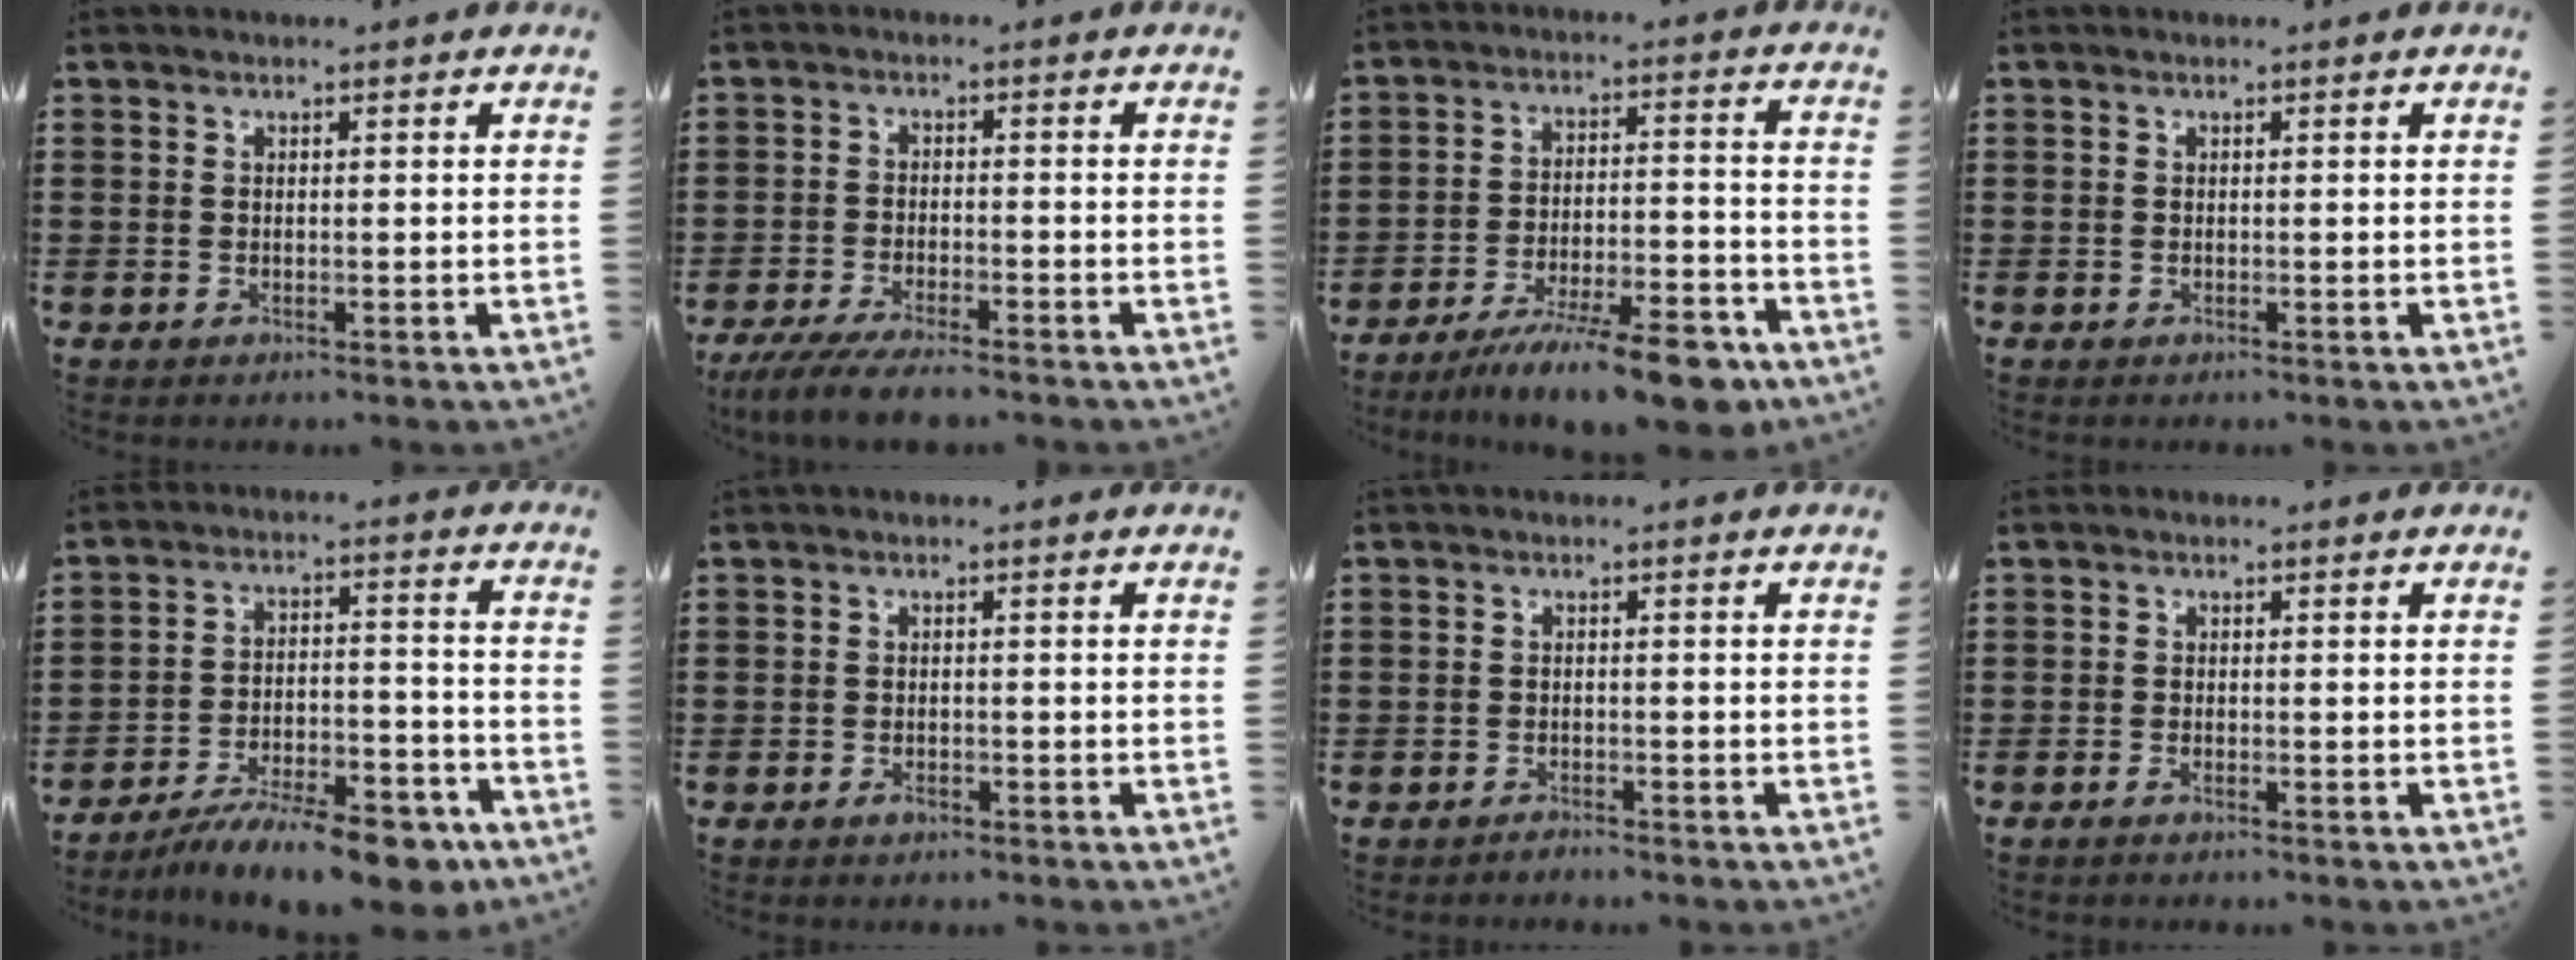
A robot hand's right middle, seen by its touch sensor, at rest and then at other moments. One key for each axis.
{"total": 5.0, "fx": -4.5, "fy": 0.4, "fz": 2.3, "tx": -0.059, "ty": -0.015, "tz": -0.088}
{"total": 12.6, "fx": -10.0, "fy": 1.9, "fz": 7.4, "tx": -0.109, "ty": 0.031, "tz": -0.174}
{"total": 0.0}
{"total": 11.4, "fx": -9.7, "fy": 2.0, "fz": 5.7, "tx": -0.081, "ty": 0.031, "tz": -0.176}
{"total": 1.0, "fx": -0.8, "fy": 0.4, "fz": 0.5, "tx": -0.013, "ty": -0.004, "tz": -0.014}
{"total": 1.2, "fx": -1.2, "fy": 0.2, "fz": -0.1, "tx": -0.003, "ty": 0.002, "tz": -0.026}
{"total": 0.6, "fx": -0.5, "fy": 0.1, "fz": 0.4, "tx": -0.010, "ty": -0.002, "tz": -0.008}